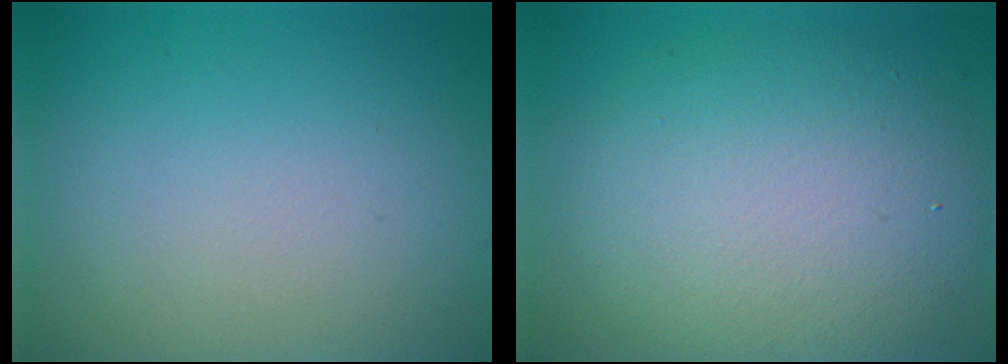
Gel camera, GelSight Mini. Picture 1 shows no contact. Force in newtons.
{"total": 8.6, "press": 8.6, "slide": 0.3}